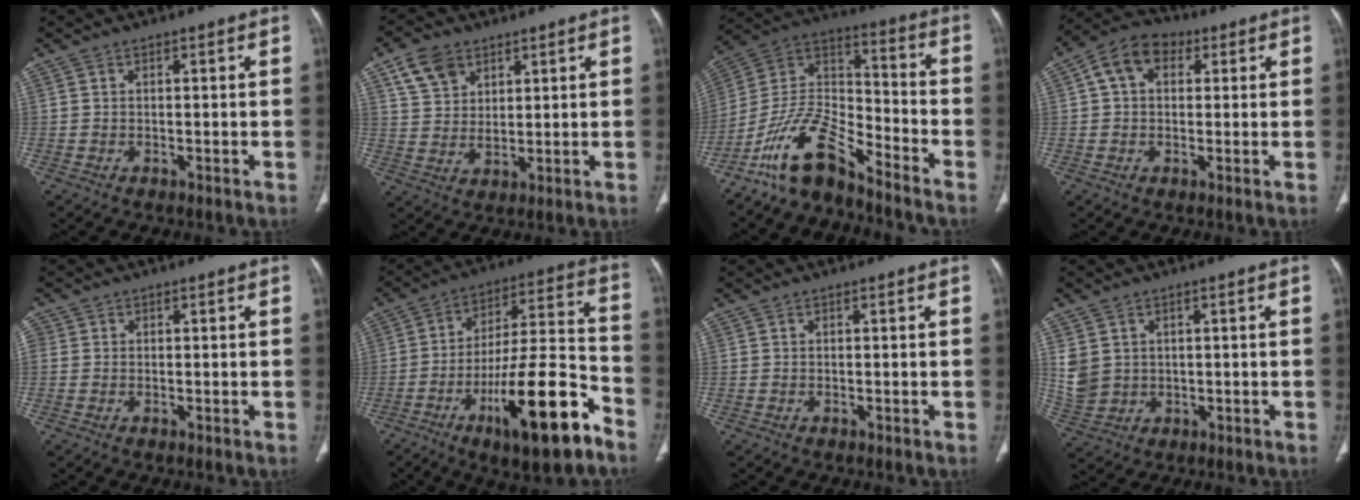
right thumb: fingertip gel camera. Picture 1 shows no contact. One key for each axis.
{"total": 7.8, "fx": 4.5, "fy": 5.3, "fz": 3.6, "tx": -0.048, "ty": -0.017, "tz": 0.090}
{"total": 12.8, "fx": -10.2, "fy": 4.1, "fz": 6.6, "tx": -0.118, "ty": 0.094, "tz": -0.200}
{"total": 8.6, "fx": 2.3, "fy": 6.3, "fz": 5.3, "tx": -0.083, "ty": 0.021, "tz": 0.032}
{"total": 1.3, "fx": 0.1, "fy": 1.2, "fz": 0.4, "tx": 0.002, "ty": 0.003, "tz": 0.001}
{"total": 21.0, "fx": -11.1, "fy": 5.1, "fz": 17.1, "tx": -0.276, "ty": 0.062, "tz": -0.175}
{"total": 0.0}
{"total": 5.9, "fx": 1.3, "fy": 5.0, "fz": 2.9, "tx": -0.057, "ty": -0.005, "tz": 0.043}